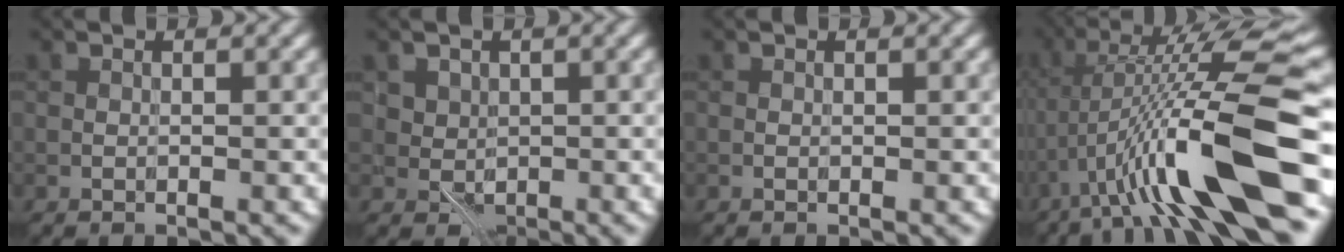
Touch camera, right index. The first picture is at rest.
{"total": 2.4, "force": [0.7, 2.0, 1.1], "torque": [-0.015, 0.000, 0.016]}
{"total": 0.0}
{"total": 12.2, "force": [-2.8, 1.9, 11.8], "torque": [-0.199, 0.021, -0.045]}